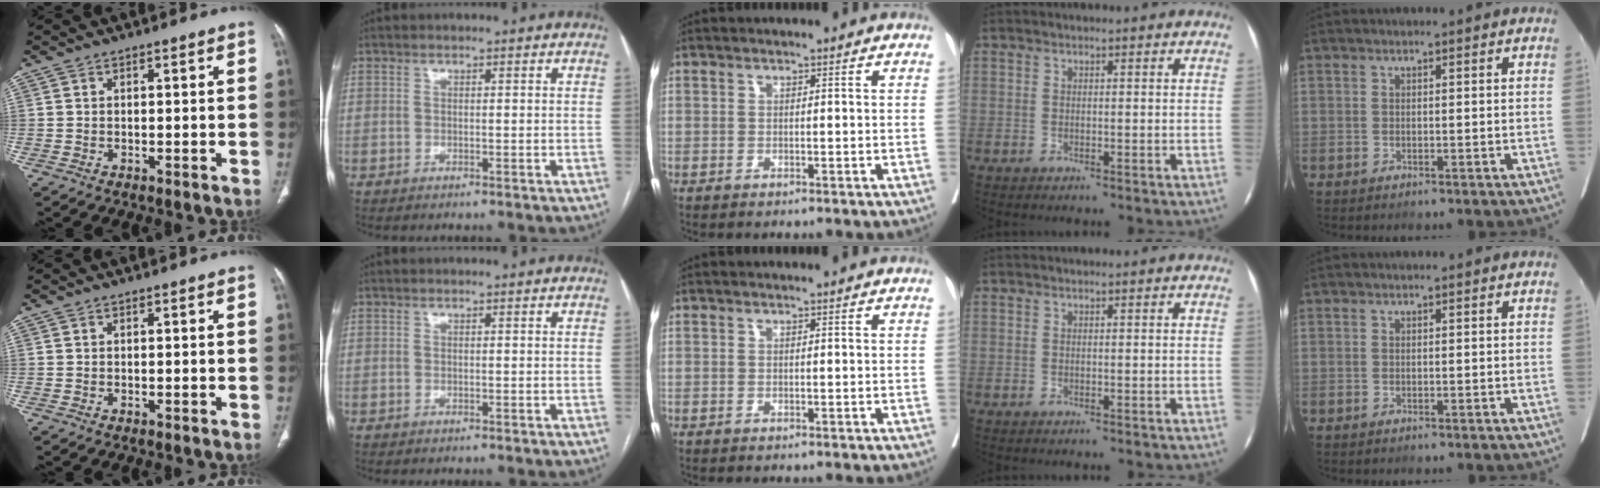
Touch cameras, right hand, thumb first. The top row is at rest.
{}